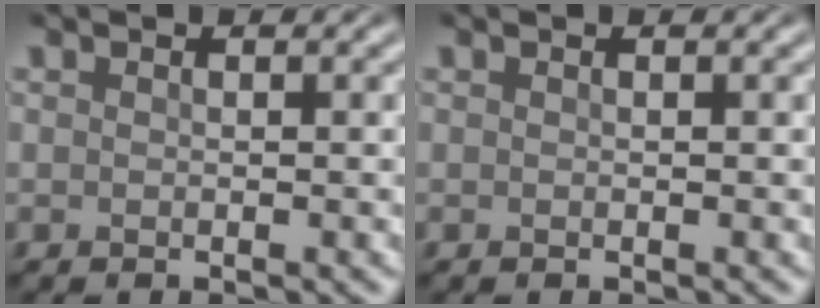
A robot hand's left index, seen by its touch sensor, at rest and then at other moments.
{"total": 0.0}